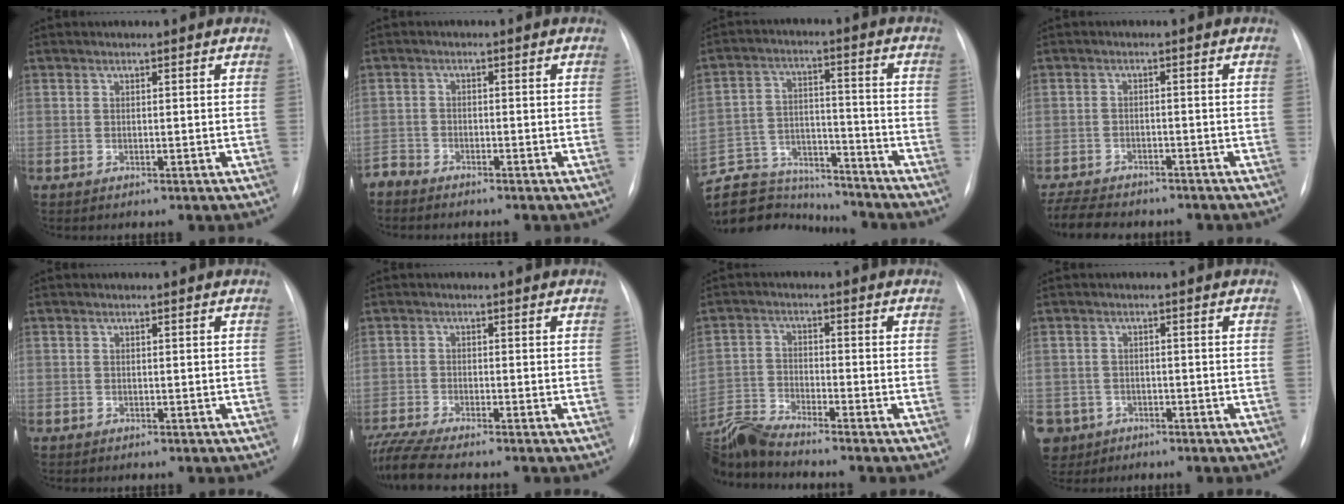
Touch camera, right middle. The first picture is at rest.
{"total": 2.6, "force": [-2.5, 0.4, -0.3], "torque": [0.010, -0.008, -0.051]}
{"total": 12.8, "force": [-12.0, 3.4, 2.8], "torque": [-0.049, 0.020, -0.197]}
{"total": 9.9, "force": [-8.7, 3.0, 3.7], "torque": [-0.076, -0.006, -0.128]}
{"total": 0.6, "force": [-0.4, 0.5, 0.0], "torque": [-0.005, 0.003, -0.006]}
{"total": 7.3, "force": [-6.6, -0.5, 3.1], "torque": [-0.062, -0.017, -0.119]}
{"total": 8.9, "force": [-8.4, -1.2, 2.4], "torque": [-0.059, -0.011, -0.167]}
{"total": 8.3, "force": [-4.4, 6.8, 1.6], "torque": [-0.056, 0.004, -0.072]}